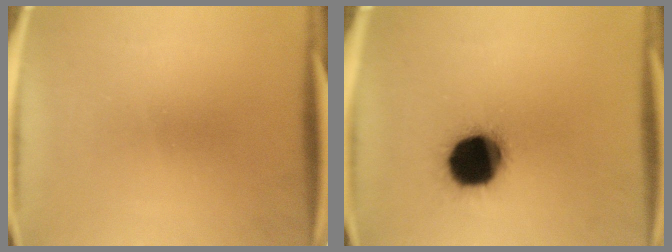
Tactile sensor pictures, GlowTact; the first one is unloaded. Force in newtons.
{"total": 19.4}